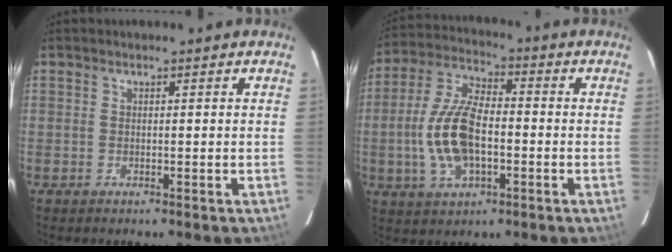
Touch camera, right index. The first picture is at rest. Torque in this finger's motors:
{"motor_torque": [1.23, -0.72, 0.72, 0.13]}